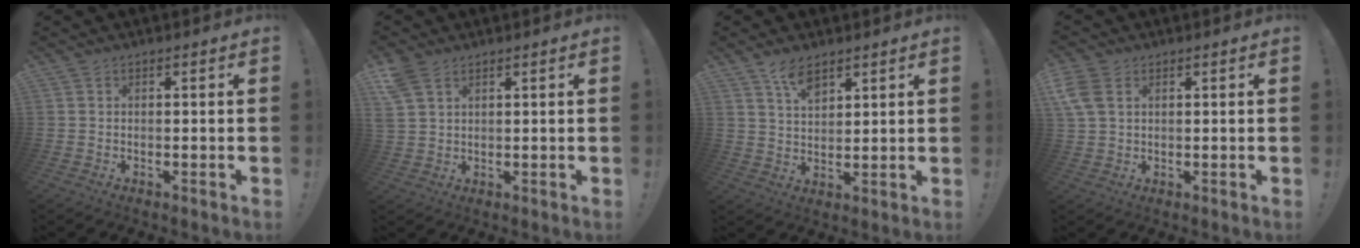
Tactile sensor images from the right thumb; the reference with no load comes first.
{"total": 5.9, "force": [3.5, 3.5, 3.1], "torque": [-0.064, -0.008, 0.069]}
{"total": 6.7, "force": [4.9, 2.6, 3.7], "torque": [-0.056, -0.029, 0.087]}
{"total": 6.5, "force": [2.5, 4.5, 4.0], "torque": [-0.084, -0.001, 0.049]}